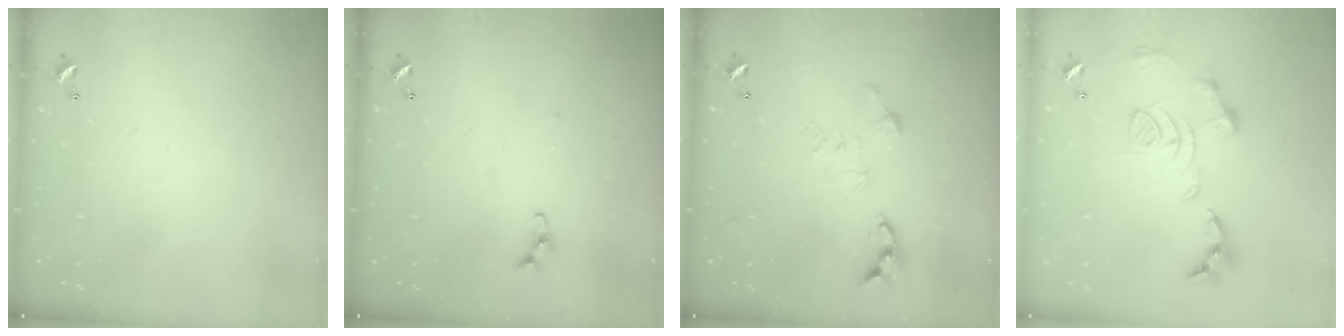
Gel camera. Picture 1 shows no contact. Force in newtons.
{"total": 4.4, "press": 4.4, "slide": 0.5}
{"total": 0.0}
{"total": 1.6, "press": 0.9, "slide": 1.3}